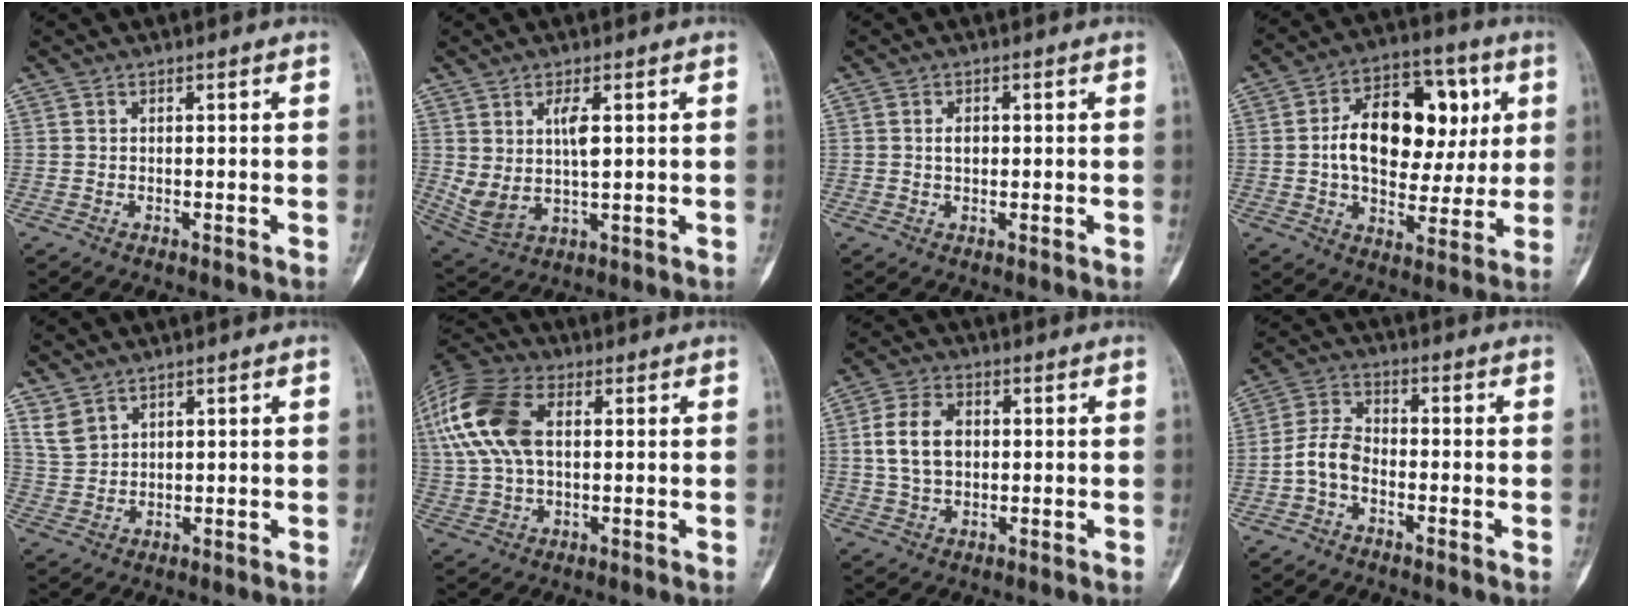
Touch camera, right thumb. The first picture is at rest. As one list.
[{"total": 8.0, "force": [1.8, 3.4, 7.0], "torque": [-0.137, -0.011, 0.048]}, {"total": 1.9, "force": [0.2, 1.3, 1.4], "torque": [-0.017, 0.000, 0.002]}, {"total": 19.5, "force": [3.3, 12.3, 14.8], "torque": [-0.189, 0.015, 0.052]}, {"total": 3.9, "force": [2.9, 2.3, 1.3], "torque": [-0.022, -0.015, 0.070]}, {"total": 19.2, "force": [4.7, 11.5, 14.7], "torque": [-0.350, 0.022, 0.083]}, {"total": 8.6, "force": [1.0, 5.9, 6.1], "torque": [-0.105, 0.007, 0.019]}, {"total": 5.7, "force": [-2.1, 3.6, 3.9], "torque": [-0.072, 0.025, -0.052]}]